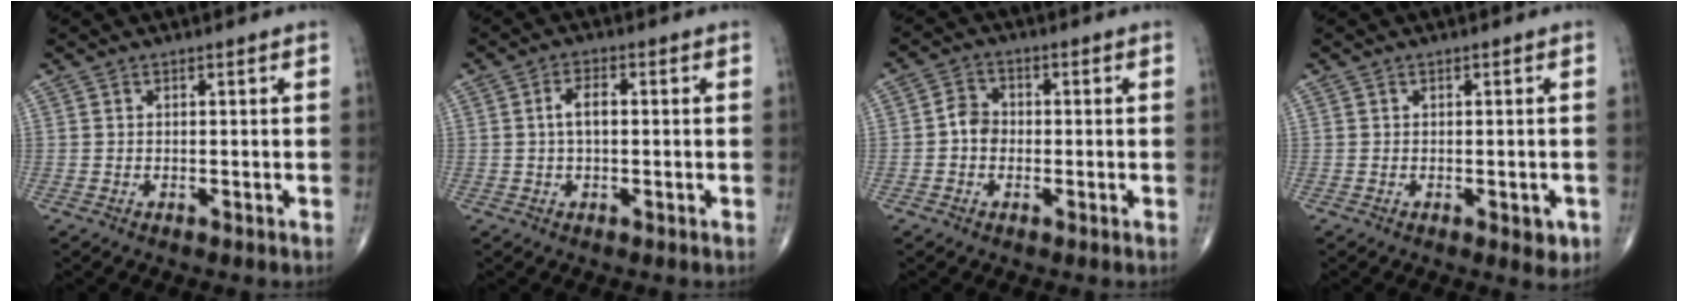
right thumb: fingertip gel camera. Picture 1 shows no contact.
{"total": 3.5, "force": [0.2, 1.8, 3.1], "torque": [-0.059, 0.009, 0.000]}
{"total": 3.9, "force": [-0.6, 3.2, 2.0], "torque": [-0.021, 0.015, -0.020]}
{"total": 2.8, "force": [-0.9, 1.4, 2.2], "torque": [-0.013, -0.001, -0.009]}